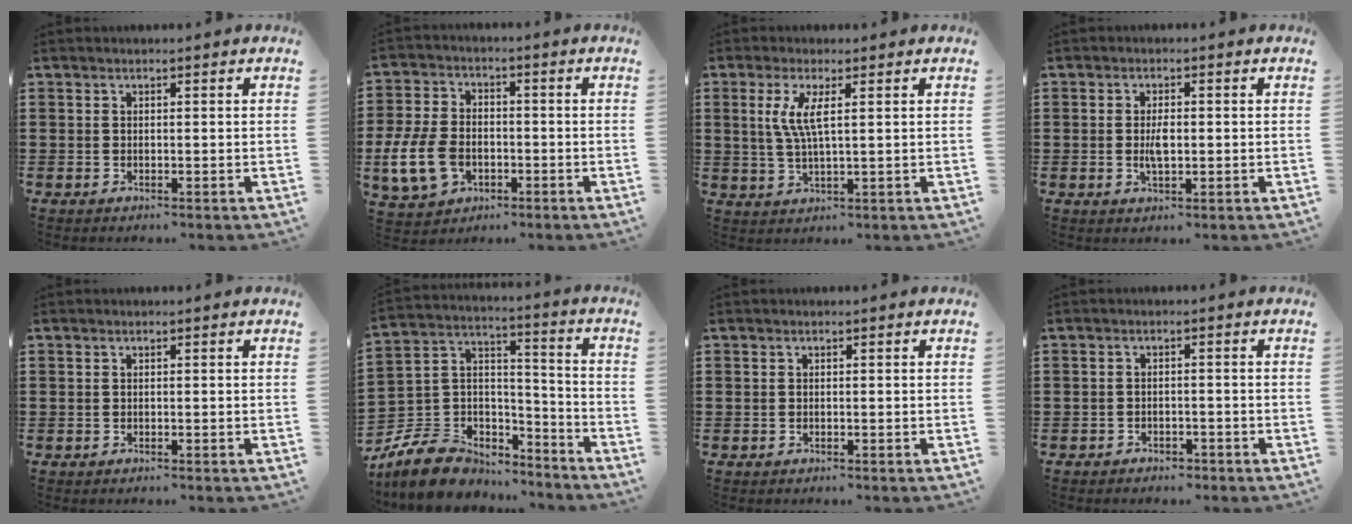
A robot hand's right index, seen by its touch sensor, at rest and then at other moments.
{"total": 8.7, "force": [-2.5, 6.0, 5.8], "torque": [-0.155, 0.002, -0.052]}
{"total": 5.0, "force": [1.3, 1.0, 4.7], "torque": [-0.103, -0.003, 0.017]}
{"total": 3.2, "force": [-0.1, 1.4, 2.9], "torque": [-0.062, 0.000, -0.006]}
{"total": 0.0}
{"total": 9.2, "force": [-7.1, 5.5, 2.0], "torque": [-0.075, 0.013, -0.139]}
{"total": 0.0}
{"total": 1.5, "force": [-1.4, 0.5, 0.0], "torque": [-0.006, 0.003, -0.032]}